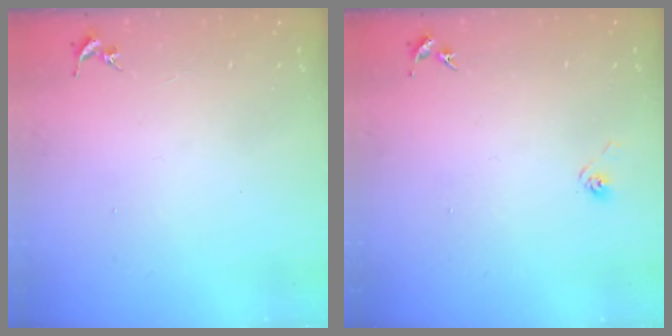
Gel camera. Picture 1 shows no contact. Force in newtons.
{"total": 2.9, "press": 2.6, "slide": 1.4}